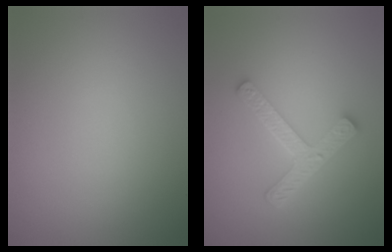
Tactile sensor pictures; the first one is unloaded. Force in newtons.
{"total": 4.5, "press": 3.3, "slide": 3.0}